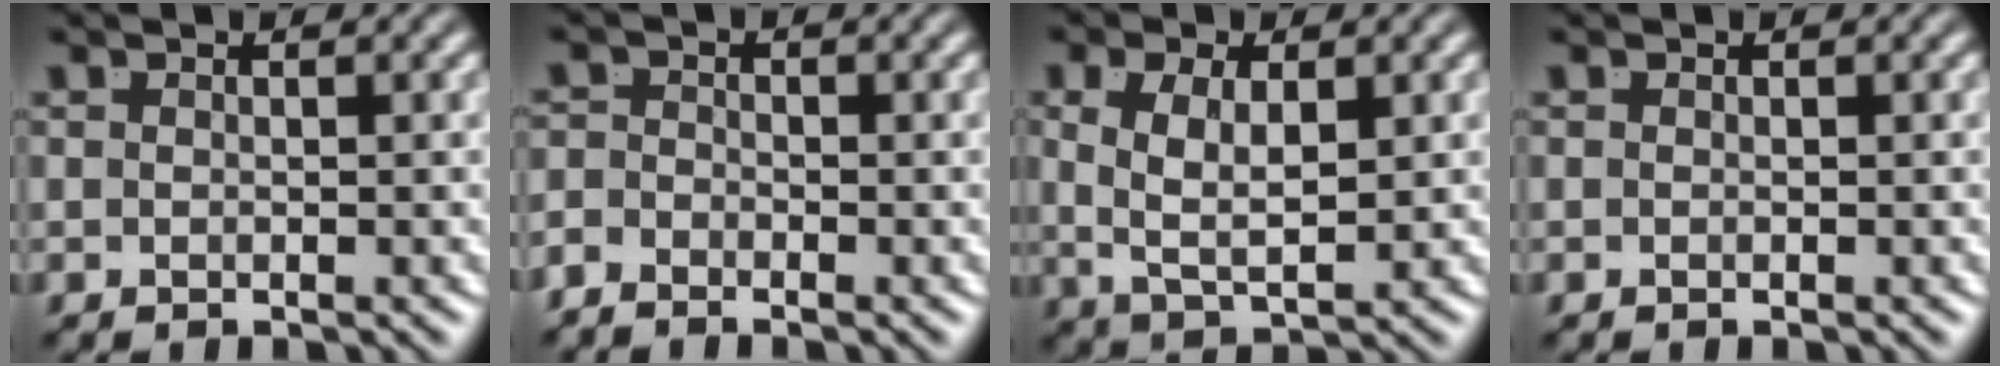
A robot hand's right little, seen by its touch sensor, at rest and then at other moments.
{"total": 1.6, "force": [-1.6, 0.2, 0.1], "torque": [0.000, -0.015, -0.026]}
{"total": 5.2, "force": [0.3, 3.3, 4.0], "torque": [-0.087, -0.016, 0.013]}
{"total": 0.0}